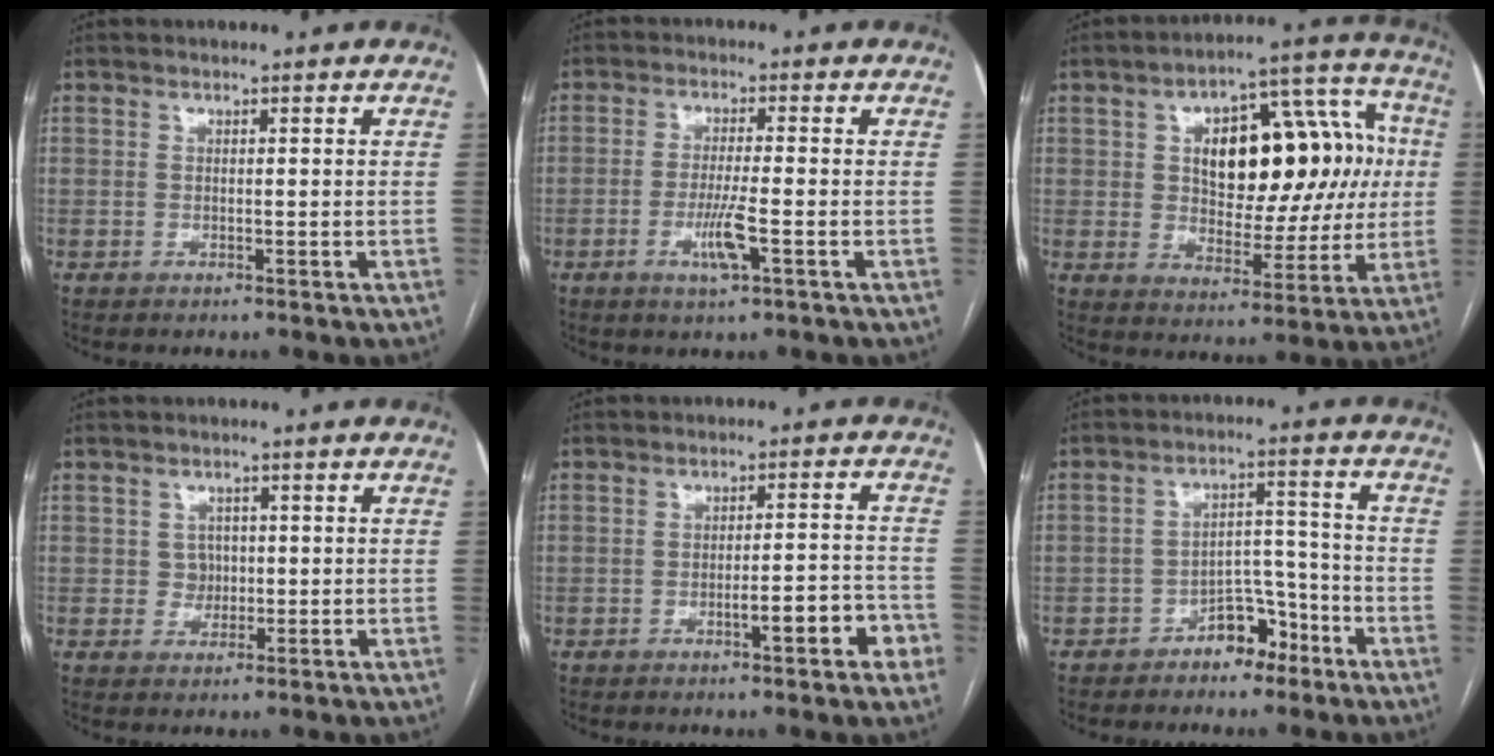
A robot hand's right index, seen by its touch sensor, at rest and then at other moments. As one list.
[{"total": 5.2, "force": [-2.0, 0.2, 4.8], "torque": [-0.094, -0.010, -0.036]}, {"total": 21.0, "force": [3.2, 10.6, 17.9], "torque": [-0.259, 0.052, 0.054]}, {"total": 2.3, "force": [0.2, 2.2, 0.6], "torque": [-0.004, 0.003, 0.003]}, {"total": 6.5, "force": [-3.1, 1.2, 5.6], "torque": [-0.071, 0.015, -0.038]}, {"total": 6.1, "force": [-4.1, 3.5, 3.0], "torque": [-0.038, 0.027, -0.065]}]